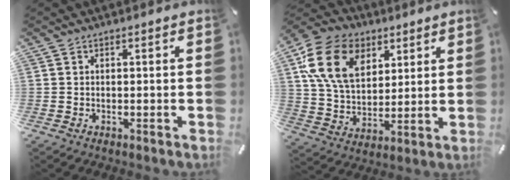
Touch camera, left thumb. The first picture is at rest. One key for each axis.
{"total": 16.5, "fx": 6.6, "fy": 12.1, "fz": 9.1, "tx": -0.202, "ty": -0.010, "tz": 0.124}